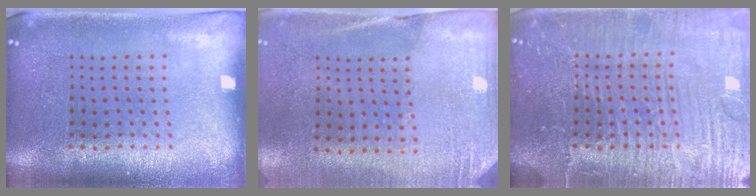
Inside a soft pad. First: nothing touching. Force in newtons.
{"total": 2.6, "press": 2.3, "slide": 1.1}
{"total": 7.6, "press": 7.6, "slide": 0.9}